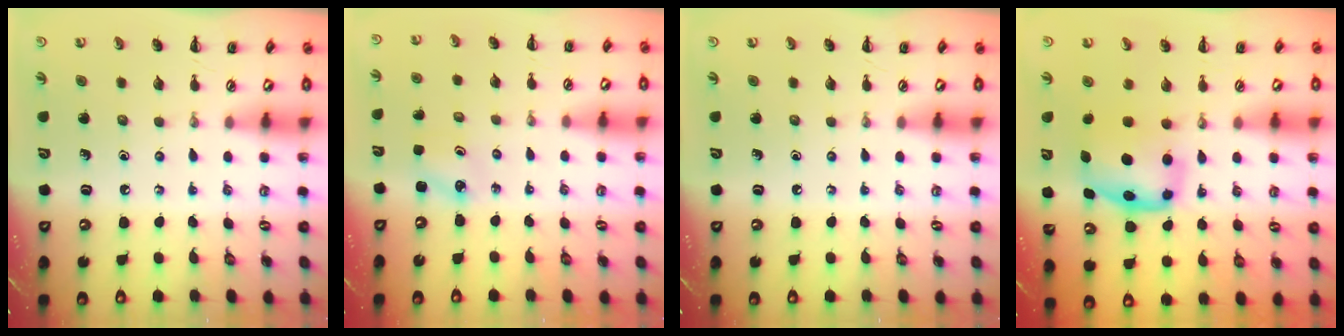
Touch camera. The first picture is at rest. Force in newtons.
{"total": 2.0, "press": 2.0, "slide": 0.6}
{"total": 0.0}
{"total": 6.2, "press": 6.2, "slide": 0.8}